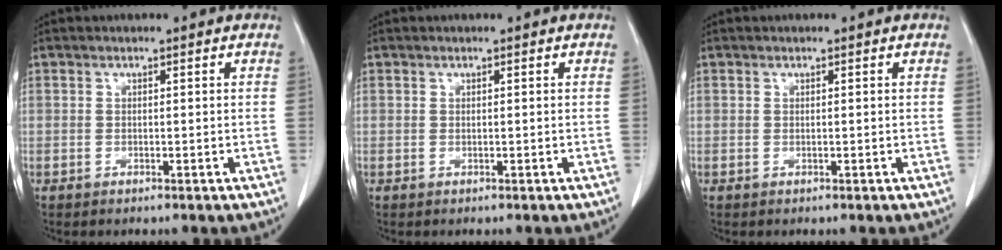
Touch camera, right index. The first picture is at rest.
{"total": 0.0}
{"total": 0.0}